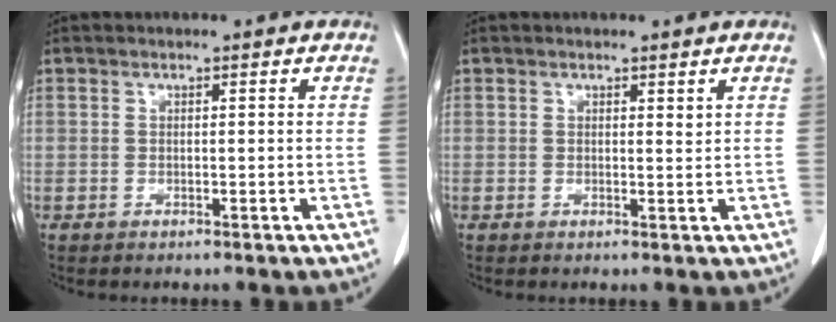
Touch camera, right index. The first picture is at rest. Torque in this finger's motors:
{"motor_torque": [-0.10, 0.10, -0.01, 0.00]}